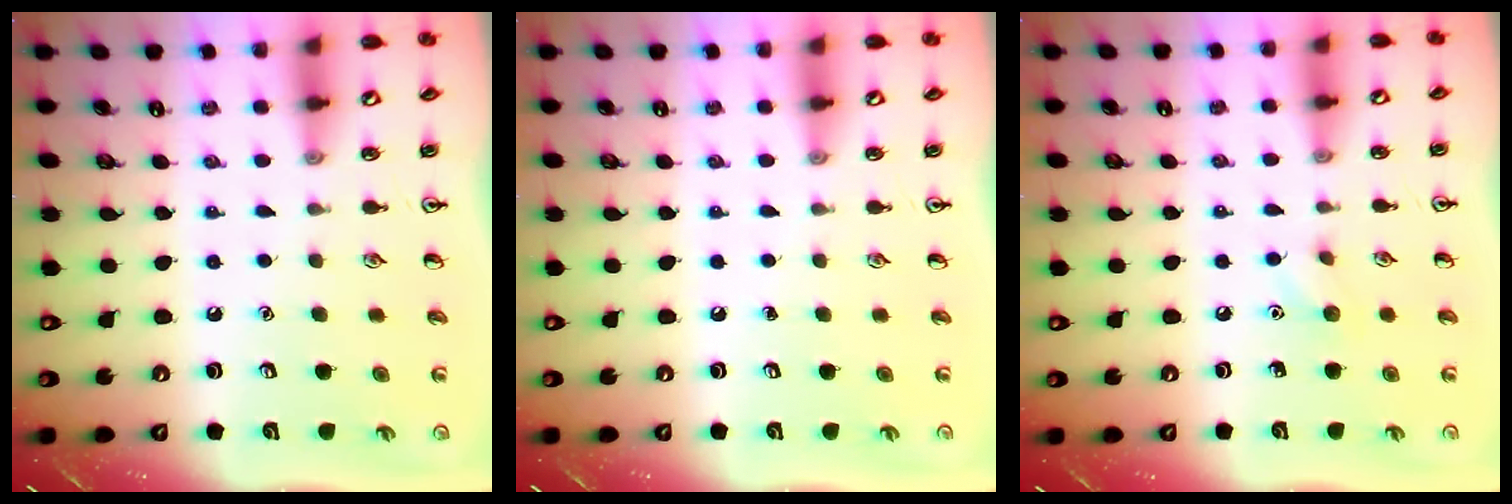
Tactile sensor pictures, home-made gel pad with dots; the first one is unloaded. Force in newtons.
{"total": 0.0}
{"total": 5.7, "press": 5.4, "slide": 1.9}